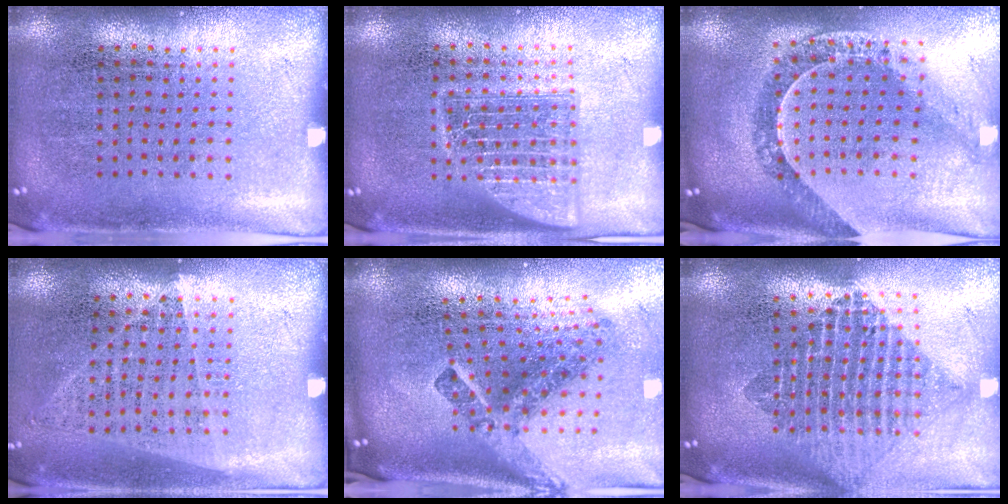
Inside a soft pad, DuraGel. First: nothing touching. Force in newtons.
{"total": 2.4, "press": 2.3, "slide": 0.5}
{"total": 1.1, "press": 1.1, "slide": 0.3}
{"total": 1.0, "press": 0.9, "slide": 0.5}
{"total": 2.9, "press": 1.8, "slide": 2.3}
{"total": 2.1, "press": 1.7, "slide": 1.2}